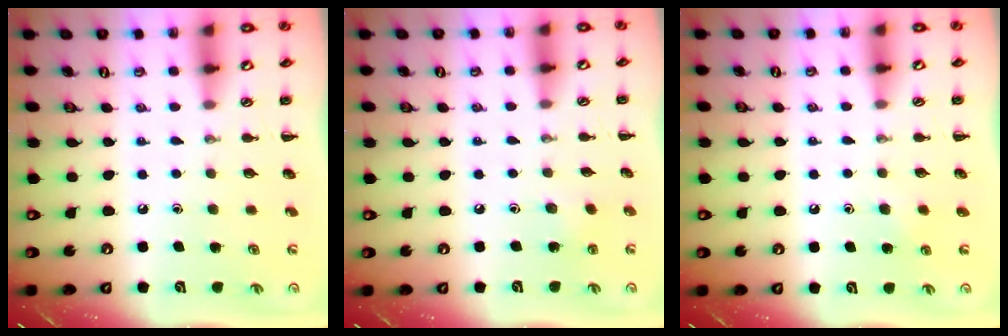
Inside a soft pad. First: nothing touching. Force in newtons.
{"total": 3.0, "press": 2.9, "slide": 0.9}
{"total": 2.9, "press": 2.6, "slide": 1.3}